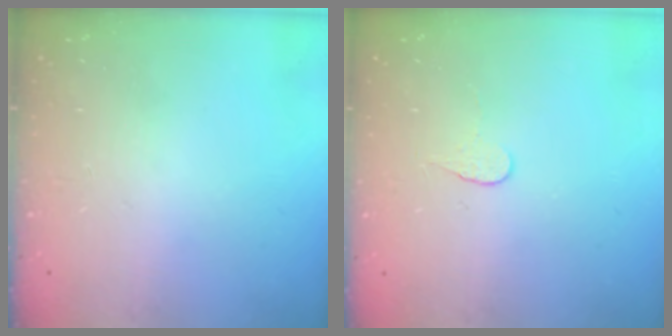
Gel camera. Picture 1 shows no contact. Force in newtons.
{"total": 3.9, "press": 3.9, "slide": 0.4}